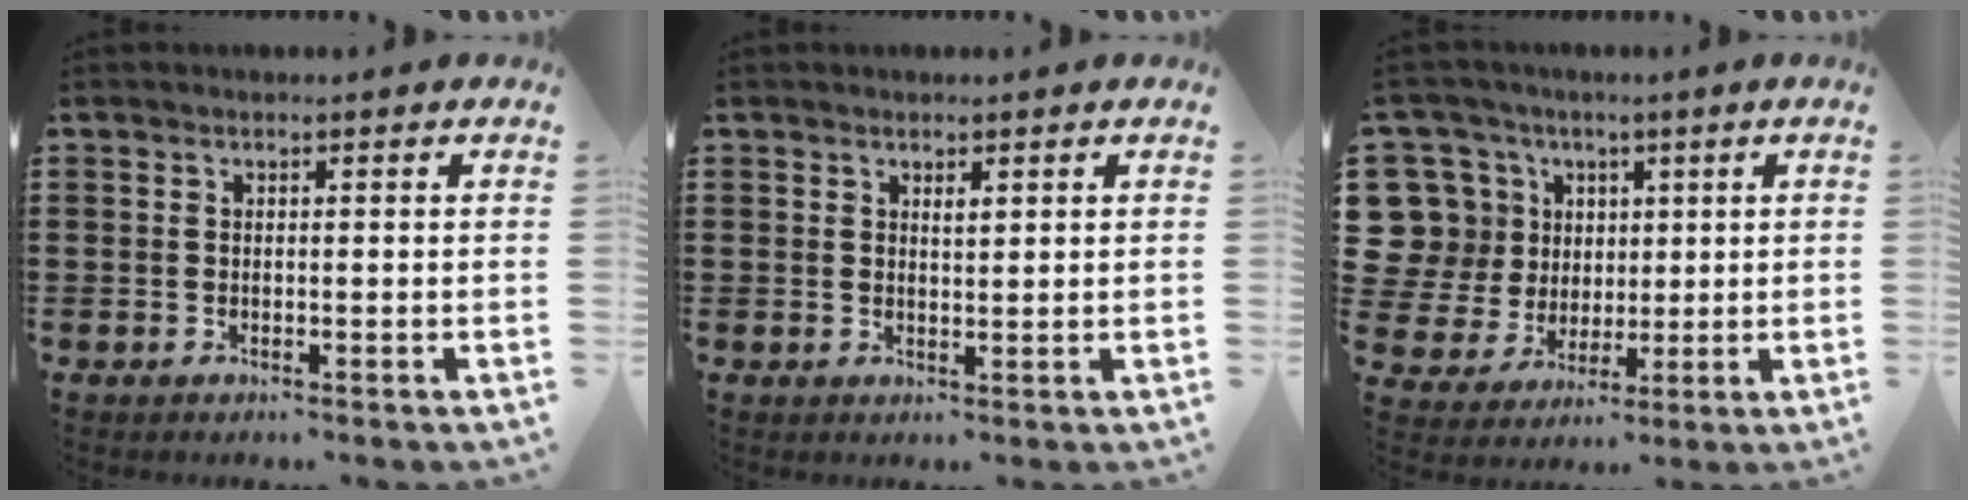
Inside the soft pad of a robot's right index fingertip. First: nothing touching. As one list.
[{"total": 1.1, "force": [0.8, 0.4, 0.7], "torque": [-0.015, 0.003, 0.014]}, {"total": 10.5, "force": [3.0, 9.8, 2.1], "torque": [-0.108, -0.014, 0.062]}]